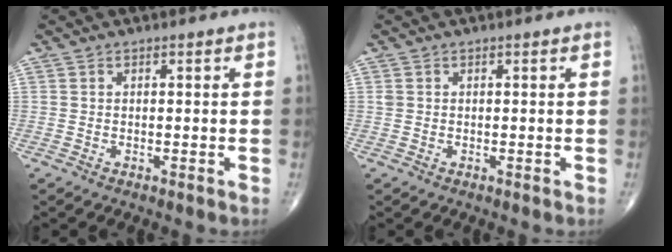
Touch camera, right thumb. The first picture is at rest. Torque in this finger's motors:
{"motor_torque": [-0.27, 0.00, 0.07, -0.08, -0.03]}